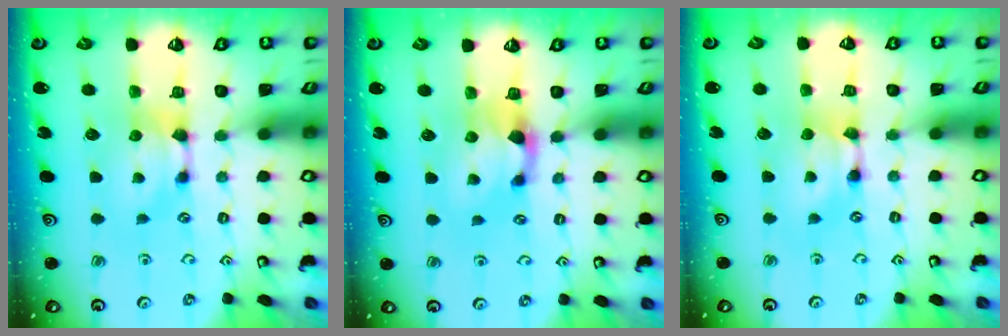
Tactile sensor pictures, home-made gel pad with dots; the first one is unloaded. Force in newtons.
{"total": 1.2, "press": 0.1, "slide": 1.2}
{"total": 1.7, "press": 1.7, "slide": 0.2}